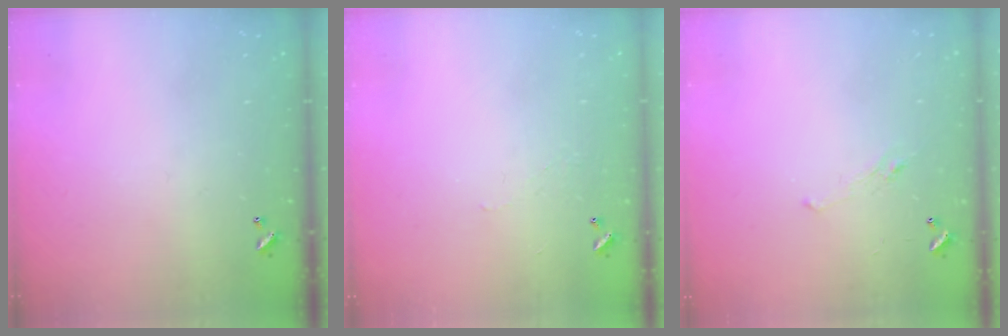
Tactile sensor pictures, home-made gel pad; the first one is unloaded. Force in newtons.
{"total": 2.1, "press": 2.1, "slide": 0.6}
{"total": 0.8, "press": 0.1, "slide": 0.8}